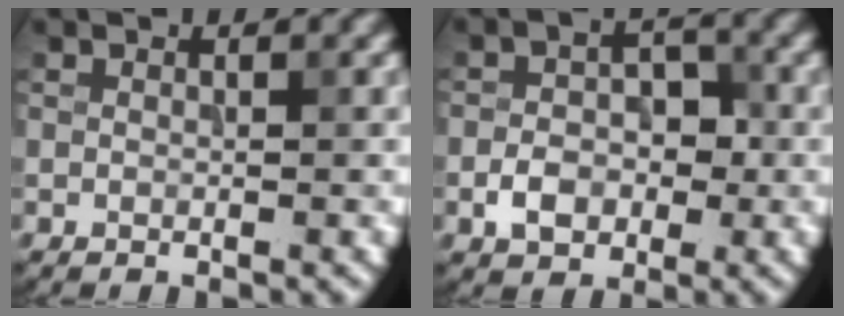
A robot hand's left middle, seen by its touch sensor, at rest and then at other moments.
{"total": 4.0, "force": [-1.2, 2.7, 2.6], "torque": [-0.035, 0.004, -0.023]}